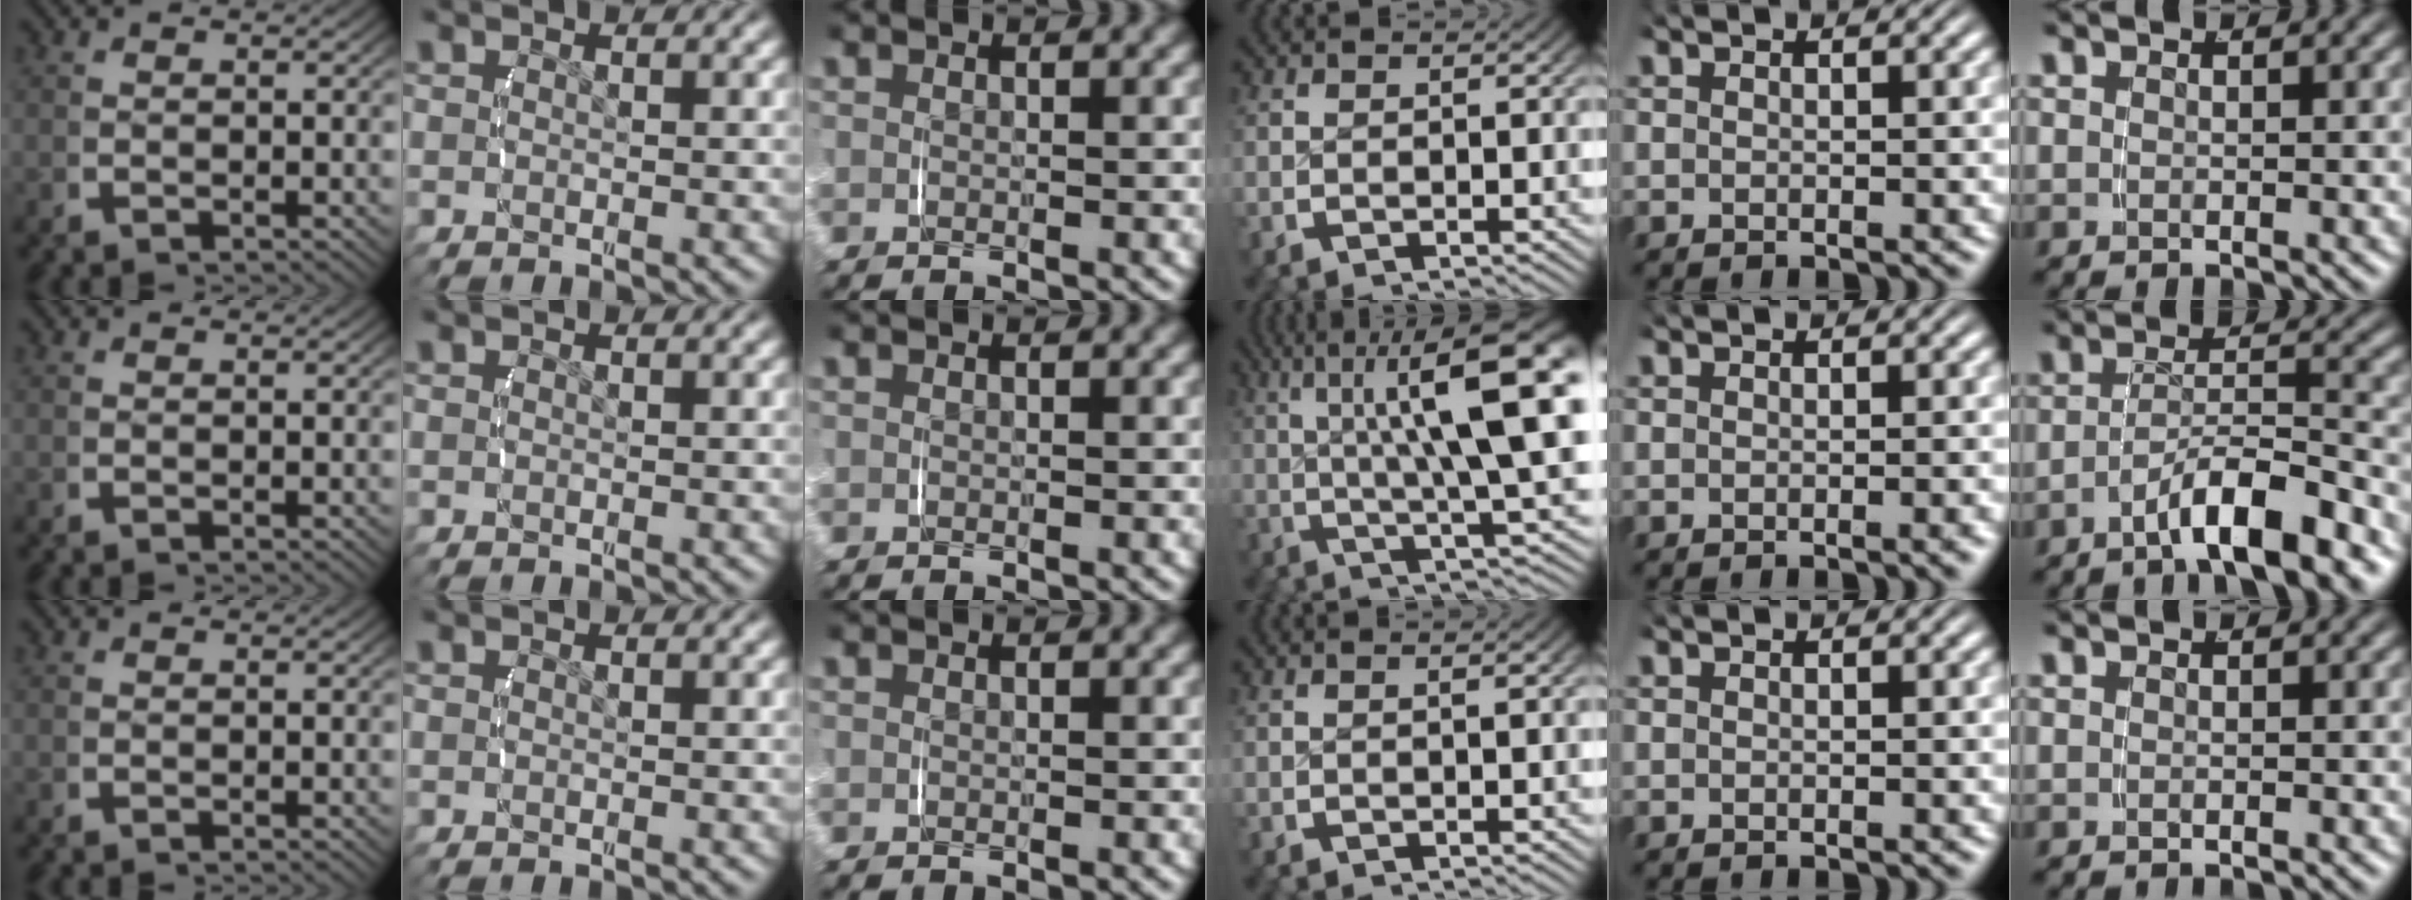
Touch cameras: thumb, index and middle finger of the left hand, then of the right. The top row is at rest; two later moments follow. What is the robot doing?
{"motion": "lift_and_place", "object": "measuring cup"}